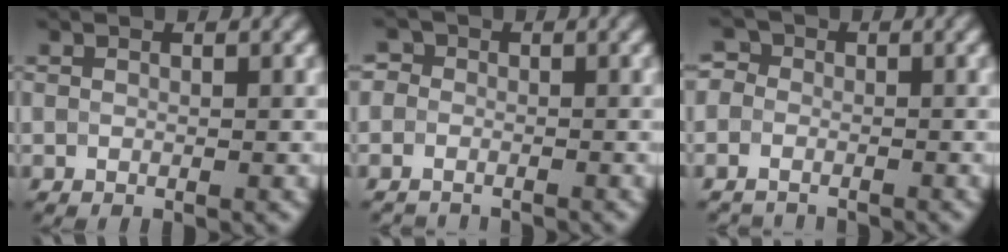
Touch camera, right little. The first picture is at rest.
{"total": 3.1, "force": [-1.5, 2.7, 0.5], "torque": [0.014, 0.017, -0.045]}
{"total": 3.8, "force": [-2.1, 3.0, 0.7], "torque": [0.011, 0.019, -0.051]}